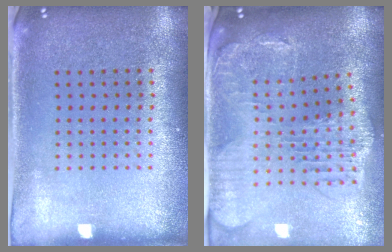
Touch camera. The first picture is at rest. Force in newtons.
{"total": 2.1, "press": 1.9, "slide": 0.9}